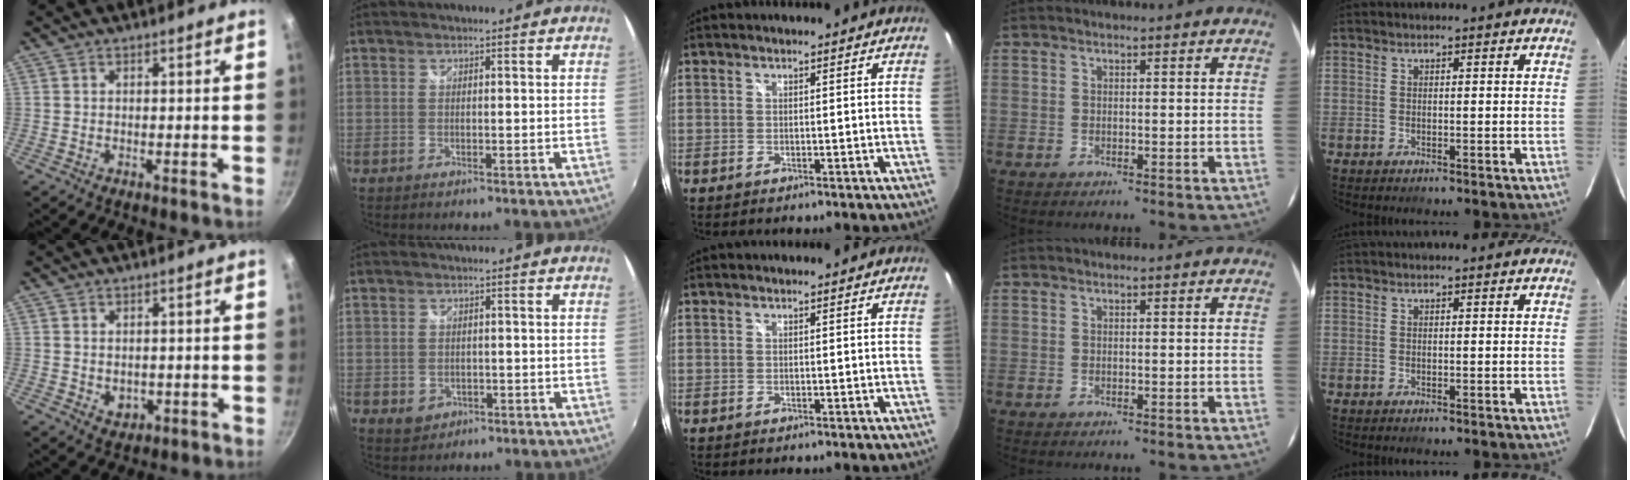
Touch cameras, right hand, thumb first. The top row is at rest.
{"thumb": {"total": 2.9, "force": [-0.2, 2.4, 1.6], "torque": [-0.018, -0.003, 0.005]}, "index": {"total": 3.9, "force": [-1.3, 3.4, 1.6], "torque": [-0.037, -0.002, -0.011]}}